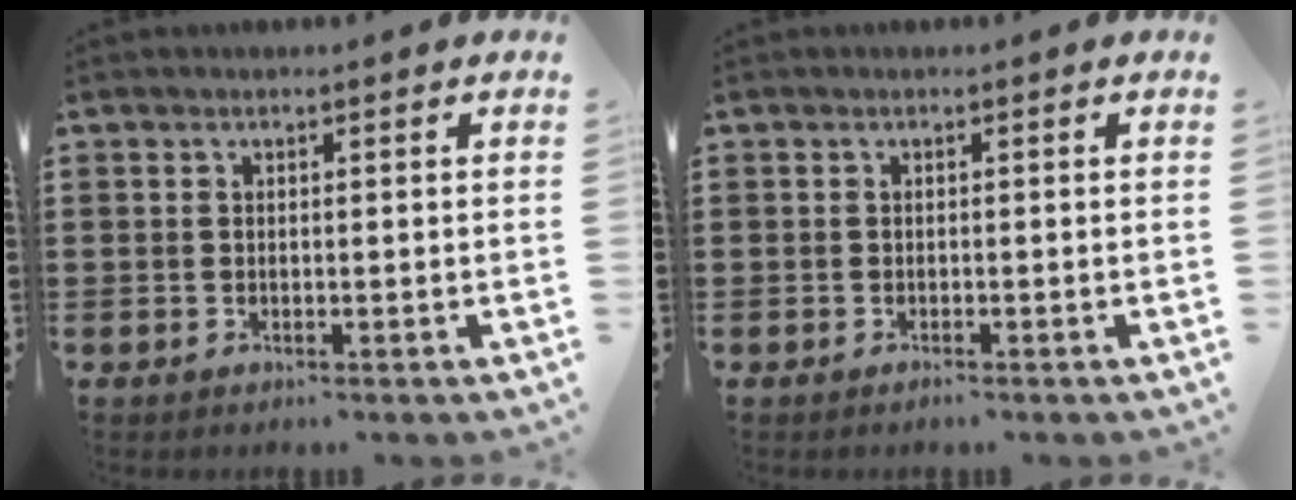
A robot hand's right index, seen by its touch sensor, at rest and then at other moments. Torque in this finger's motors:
{"motor_torque": [-0.73, 0.82, -0.91, -0.21]}